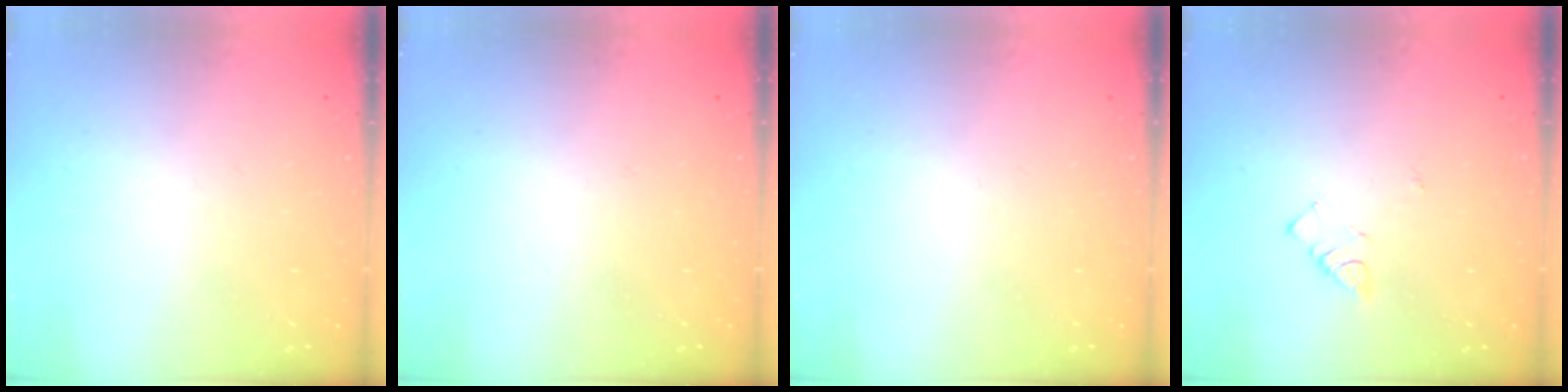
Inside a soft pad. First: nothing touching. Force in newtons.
{"total": 2.8, "press": 2.8, "slide": 0.4}
{"total": 0.0}
{"total": 2.8, "press": 2.7, "slide": 0.4}